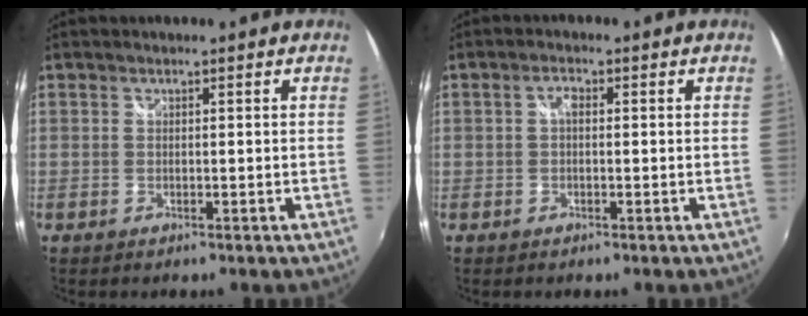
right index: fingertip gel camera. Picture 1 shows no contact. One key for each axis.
{"total": 1.6, "fx": 0.0, "fy": 0.9, "fz": 1.4, "tx": -0.026, "ty": 0.007, "tz": -0.004}